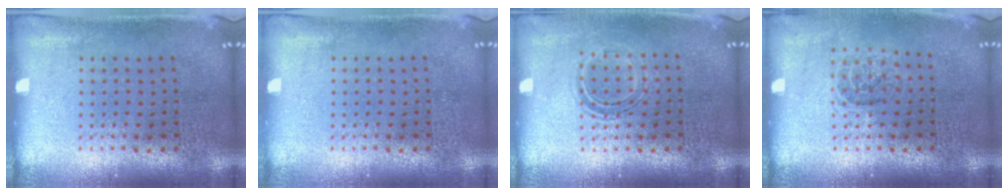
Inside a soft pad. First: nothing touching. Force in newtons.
{"total": 0.0}
{"total": 1.2, "press": 0.9, "slide": 0.7}
{"total": 1.2, "press": 1.0, "slide": 0.7}